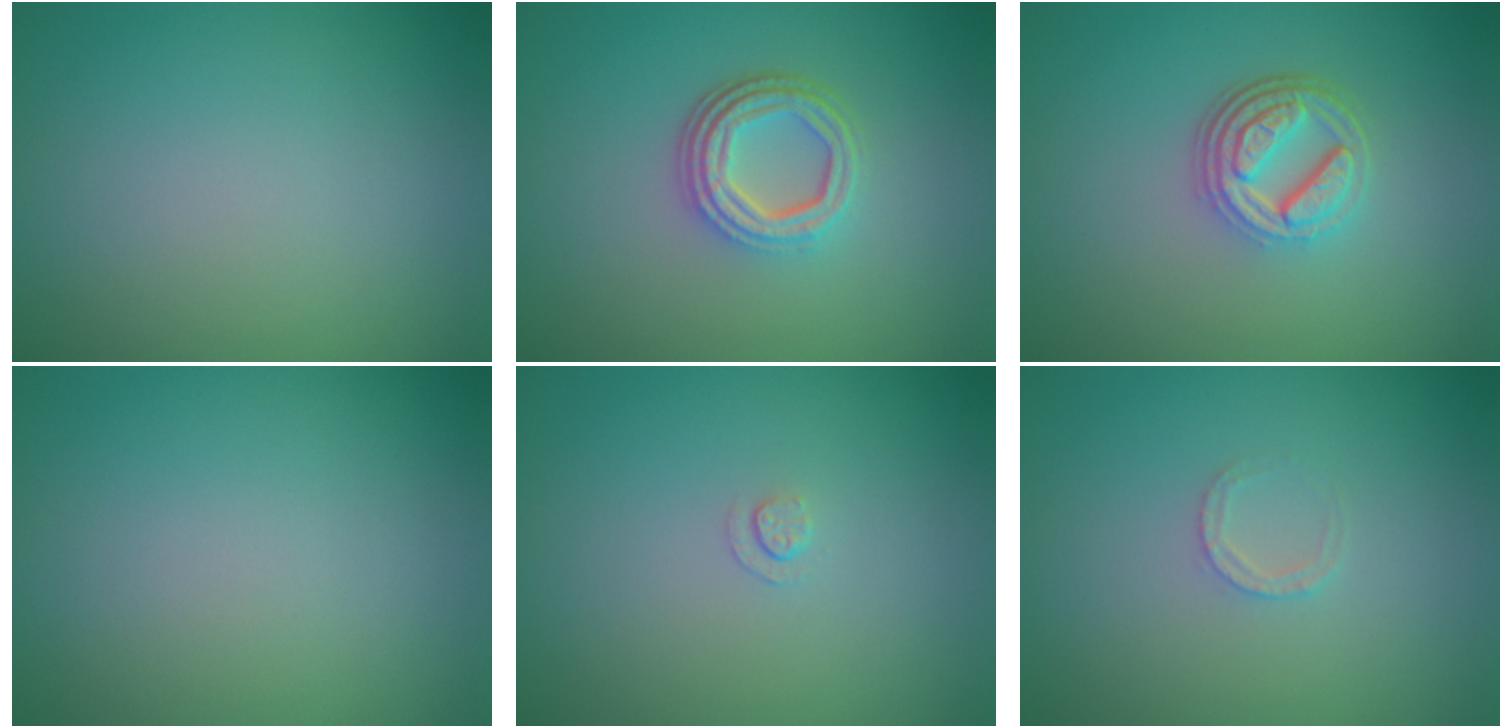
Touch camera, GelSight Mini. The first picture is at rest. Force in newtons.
{"total": 4.5, "press": 3.3, "slide": 3.1}
{"total": 4.5, "press": 3.4, "slide": 3.0}
{"total": 0.0}
{"total": 0.6, "press": 0.3, "slide": 0.6}
{"total": 1.3, "press": 1.3, "slide": 0.2}